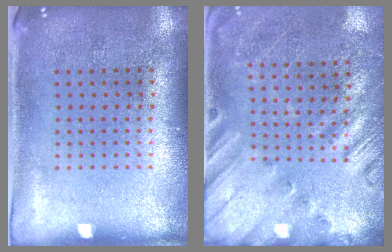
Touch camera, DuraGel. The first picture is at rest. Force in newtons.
{"total": 2.4, "press": 2.0, "slide": 1.4}